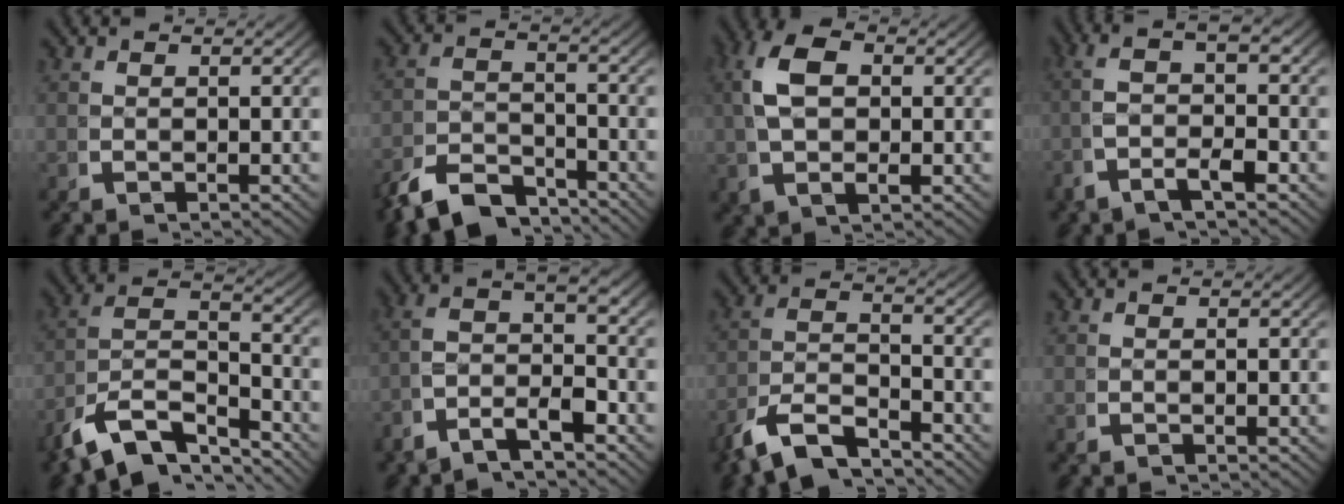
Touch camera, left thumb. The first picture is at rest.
{"total": 5.9, "force": [-5.0, 2.1, 2.3], "torque": [-0.038, -0.019, -0.089]}
{"total": 6.4, "force": [1.3, 3.8, 5.0], "torque": [-0.108, -0.001, 0.029]}
{"total": 4.8, "force": [-0.2, 1.7, 4.5], "torque": [-0.095, 0.003, -0.010]}
{"total": 11.3, "force": [-4.7, 7.5, 7.1], "torque": [-0.153, -0.043, -0.073]}
{"total": 5.9, "force": [-1.1, 3.1, 4.9], "torque": [-0.096, -0.010, -0.024]}
{"total": 7.0, "force": [-4.0, 3.6, 4.4], "torque": [-0.092, -0.025, -0.065]}
{"total": 0.0}